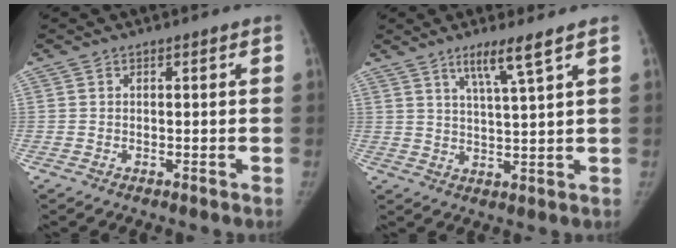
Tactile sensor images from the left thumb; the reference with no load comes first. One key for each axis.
{"total": 6.0, "fx": 3.8, "fy": -0.4, "fz": 4.7, "tx": -0.087, "ty": -0.027, "tz": 0.074}